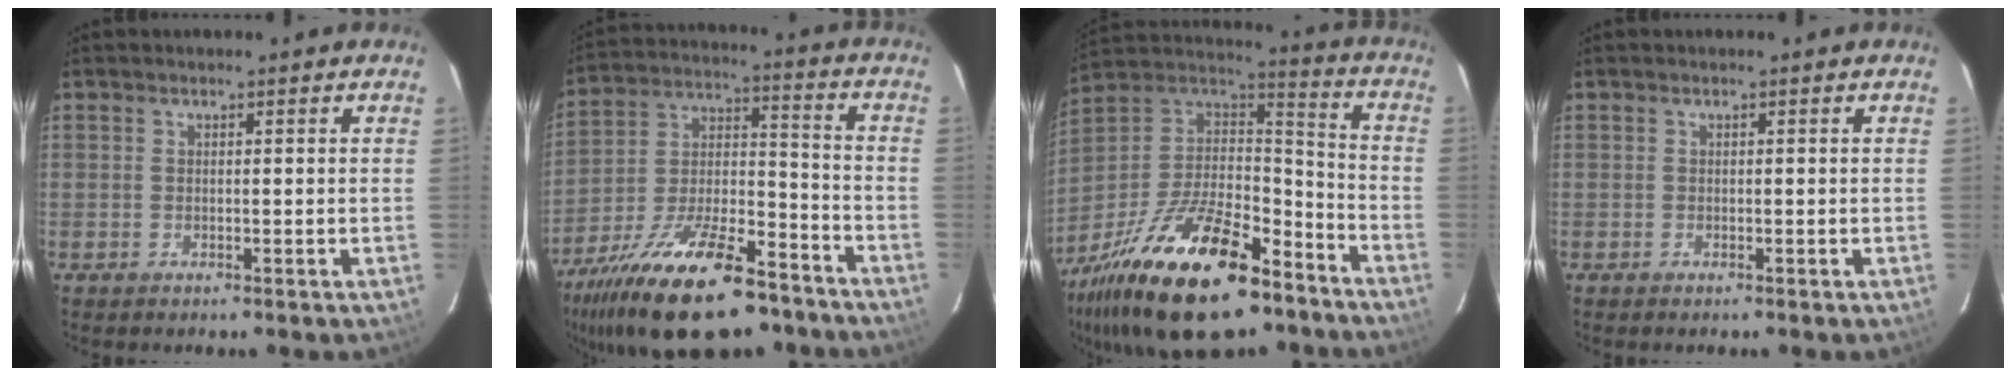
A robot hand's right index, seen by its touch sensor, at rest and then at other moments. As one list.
[{"total": 25.6, "force": [-17.9, 9.0, 15.9], "torque": [-0.301, -0.021, -0.282]}, {"total": 30.4, "force": [-19.4, 11.7, 20.3], "torque": [-0.392, -0.021, -0.310]}, {"total": 0.0}]